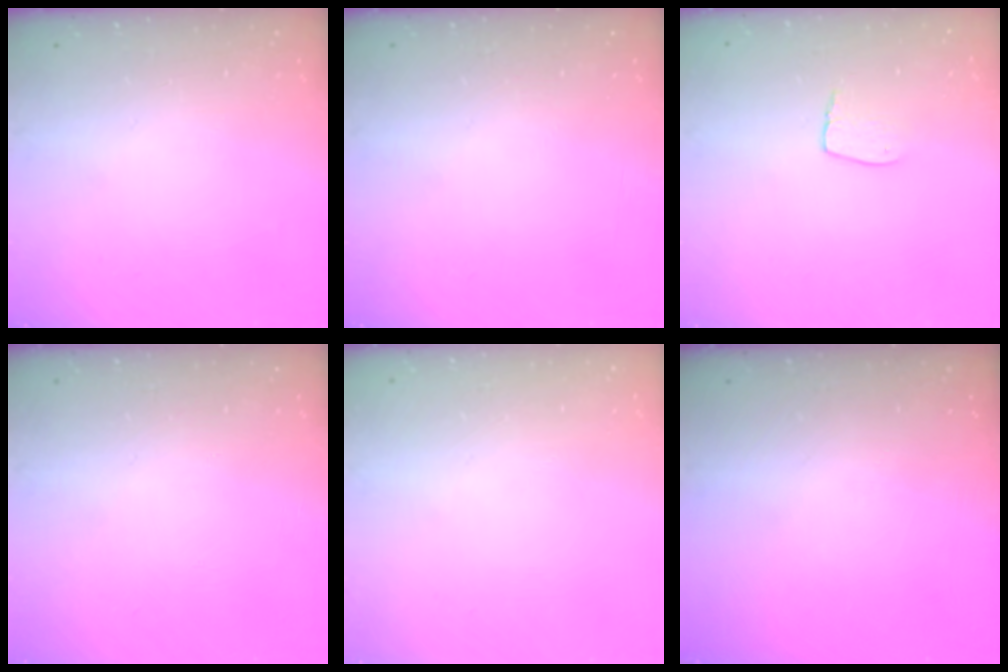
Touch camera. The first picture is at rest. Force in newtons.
{"total": 0.0}
{"total": 5.6, "press": 5.6, "slide": 0.4}
{"total": 0.0}
{"total": 0.0}
{"total": 0.0}